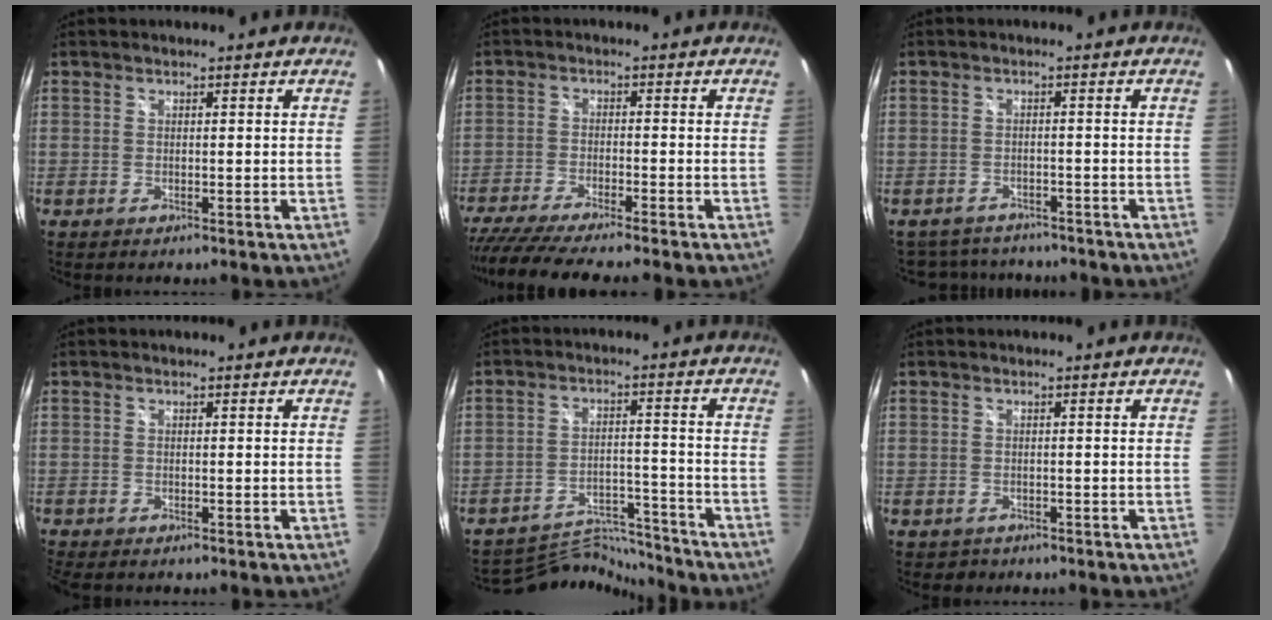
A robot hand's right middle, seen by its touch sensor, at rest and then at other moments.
{"total": 12.5, "force": [-11.0, 0.1, 6.1], "torque": [-0.134, -0.035, -0.184]}
{"total": 9.1, "force": [-7.9, 3.9, 2.2], "torque": [-0.057, 0.001, -0.112]}
{"total": 1.7, "force": [-1.5, 0.5, 0.7], "torque": [-0.017, -0.013, -0.026]}
{"total": 10.6, "force": [-10.6, 0.6, 0.1], "torque": [-0.018, 0.010, -0.171]}
{"total": 1.6, "force": [-0.9, 1.3, 0.3], "torque": [-0.009, -0.004, -0.011]}